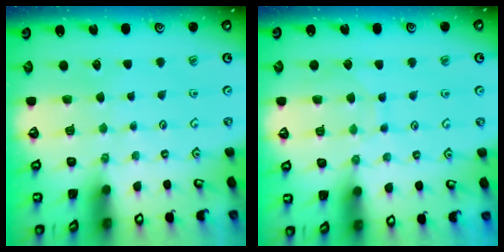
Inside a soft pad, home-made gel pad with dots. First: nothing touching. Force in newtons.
{"total": 6.9, "press": 6.9, "slide": 0.7}